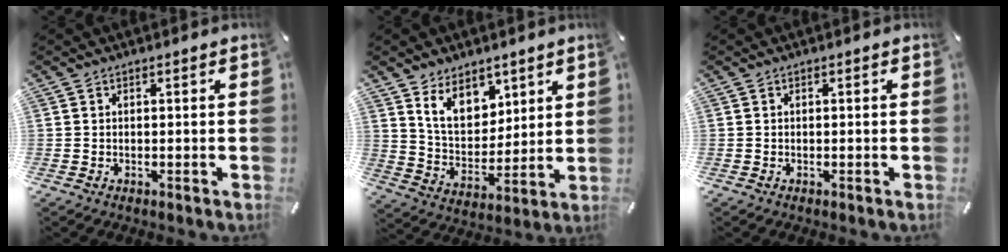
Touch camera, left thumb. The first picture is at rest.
{"total": 10.7, "force": [7.2, 7.0, 3.5], "torque": [-0.064, -0.045, 0.136]}
{"total": 0.0}